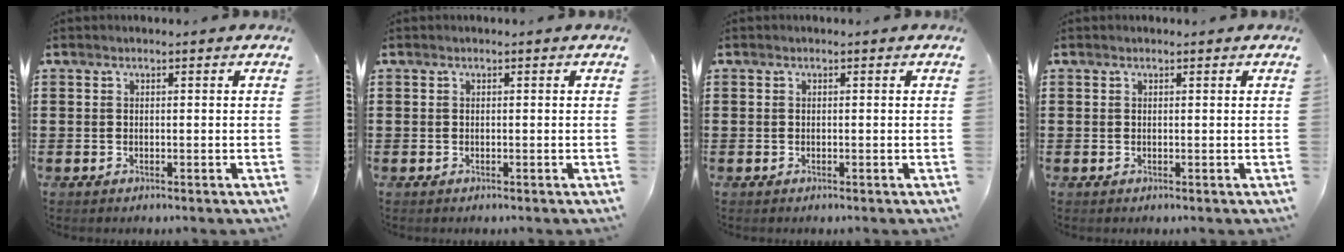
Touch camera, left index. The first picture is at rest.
{"total": 0.0}
{"total": 0.0}
{"total": 0.0}